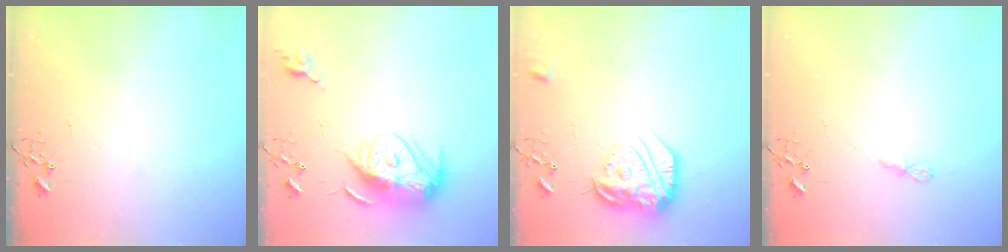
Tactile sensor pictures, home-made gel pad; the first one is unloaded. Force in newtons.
{"total": 15.7, "press": 15.6, "slide": 1.9}
{"total": 18.4, "press": 18.3, "slide": 1.7}
{"total": 4.8, "press": 4.7, "slide": 0.6}